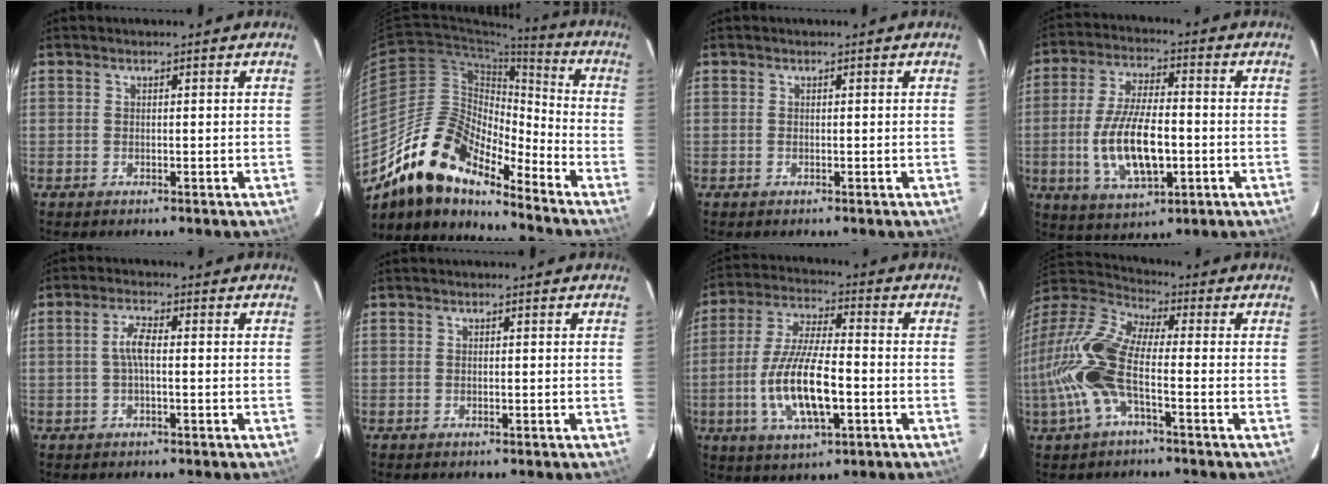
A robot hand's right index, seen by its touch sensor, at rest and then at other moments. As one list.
[{"total": 17.3, "force": [-13.9, 5.8, 8.5], "torque": [-0.153, 0.000, -0.269]}, {"total": 0.0}, {"total": 13.8, "force": [-2.8, 5.5, 12.3], "torque": [-0.249, -0.005, -0.044]}, {"total": 3.4, "force": [-0.2, 0.9, 3.3], "torque": [-0.067, 0.007, -0.003]}, {"total": 0.0}, {"total": 14.2, "force": [-3.7, 4.4, 13.0], "torque": [-0.267, -0.006, -0.066]}, {"total": 16.7, "force": [-4.3, 6.1, 15.0], "torque": [-0.319, -0.002, -0.096]}]